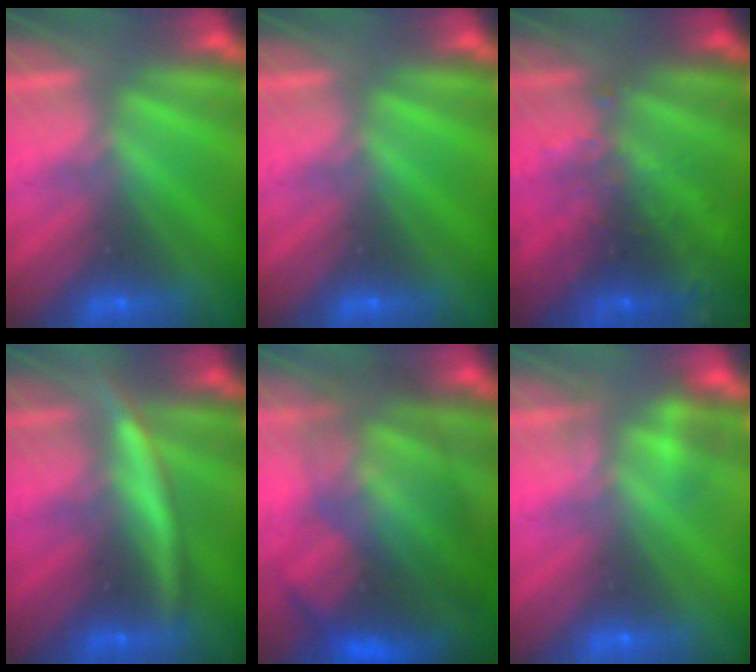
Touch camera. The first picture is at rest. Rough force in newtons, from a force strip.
{"total": 0.0}
{"total": 8.5}
{"total": 2.9}
{"total": 7.2}
{"total": 2.2}